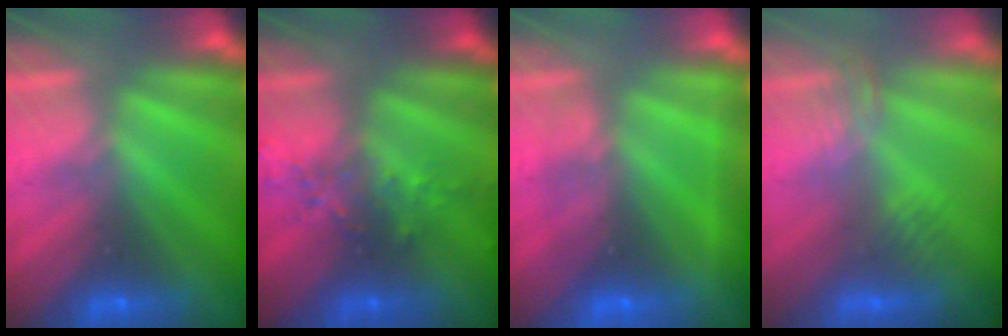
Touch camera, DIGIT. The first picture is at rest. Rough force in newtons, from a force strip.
{"total": 2.4}
{"total": 2.2}
{"total": 2.9}